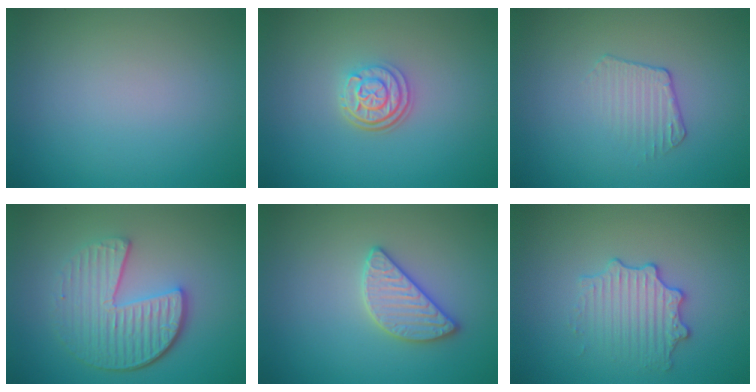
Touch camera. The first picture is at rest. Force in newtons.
{"total": 3.0, "press": 2.4, "slide": 1.7}
{"total": 1.8, "press": 0.9, "slide": 1.5}
{"total": 5.6, "press": 4.2, "slide": 3.8}
{"total": 2.8, "press": 2.8, "slide": 0.2}
{"total": 2.9, "press": 2.8, "slide": 0.7}